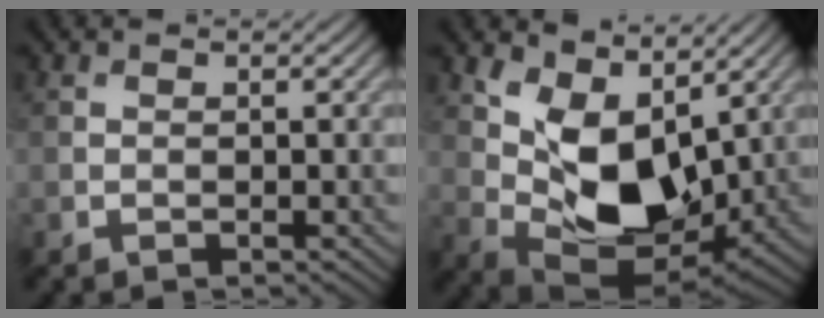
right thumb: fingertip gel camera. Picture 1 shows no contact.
{"total": 11.3, "force": [3.2, 6.7, 8.5], "torque": [-0.165, -0.011, 0.062]}